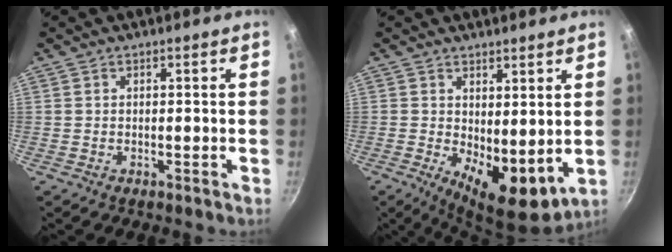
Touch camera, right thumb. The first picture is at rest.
{"total": 9.4, "force": [0.9, 4.1, 8.4], "torque": [-0.103, -0.026, 0.024]}